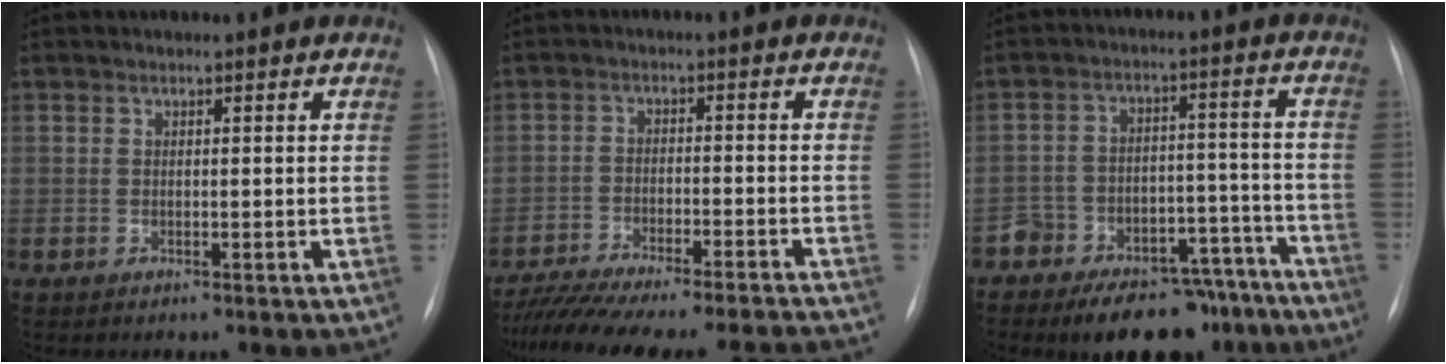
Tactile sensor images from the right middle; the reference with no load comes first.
{"total": 21.0, "force": [-19.3, 1.2, 8.0], "torque": [-0.122, -0.025, -0.269]}
{"total": 15.0, "force": [-12.2, 7.1, 5.0], "torque": [-0.037, 0.055, -0.168]}